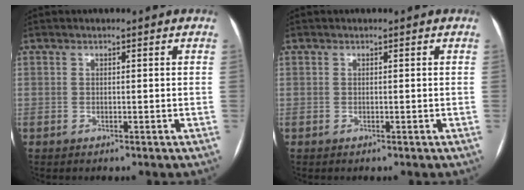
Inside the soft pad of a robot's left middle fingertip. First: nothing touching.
{"total": 0.0}